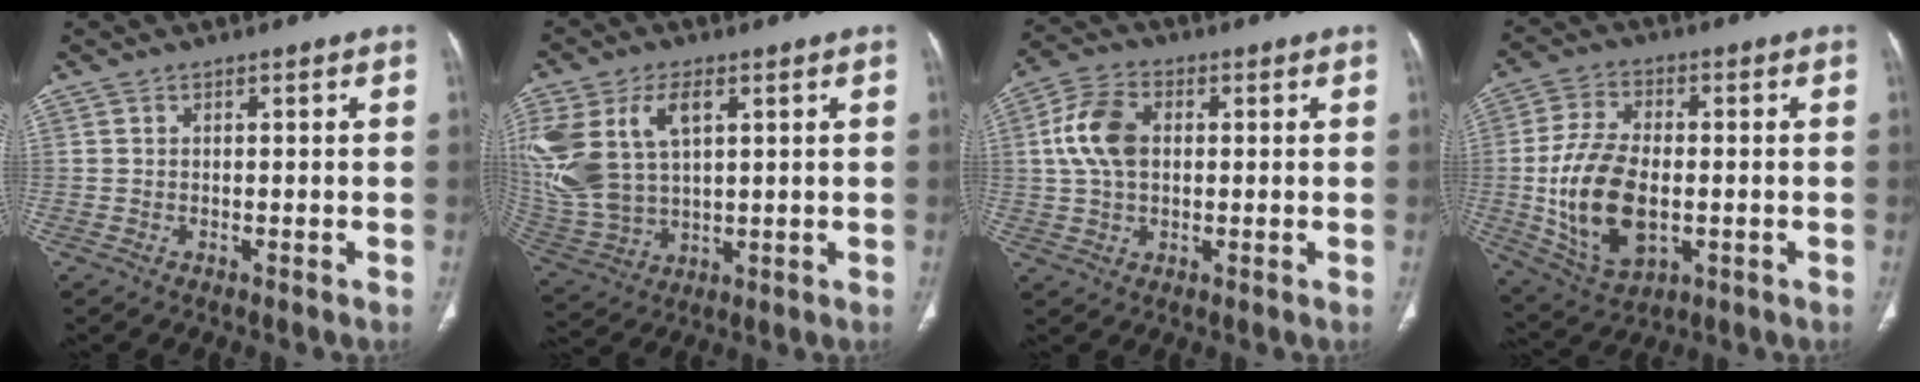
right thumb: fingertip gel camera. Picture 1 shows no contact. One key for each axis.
{"total": 18.4, "fx": 5.6, "fy": 10.9, "fz": 13.7, "tx": -0.317, "ty": -0.008, "tz": 0.120}
{"total": 9.4, "fx": 1.2, "fy": 6.1, "fz": 7.0, "tx": -0.142, "ty": 0.016, "tz": 0.022}
{"total": 16.2, "fx": -1.9, "fy": 9.4, "fz": 13.1, "tx": -0.251, "ty": 0.000, "tz": -0.021}